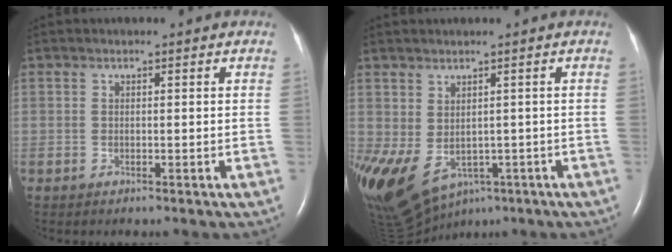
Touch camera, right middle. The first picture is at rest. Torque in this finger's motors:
{"motor_torque": [1.30, -0.66, 1.06, 0.21]}